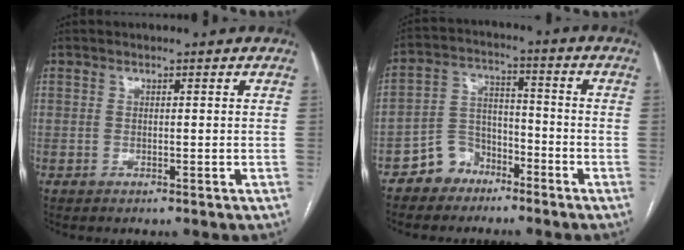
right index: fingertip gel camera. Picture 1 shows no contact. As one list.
[{"total": 6.7, "force": [-4.8, 4.5, 1.2], "torque": [-0.022, 0.017, -0.086]}]